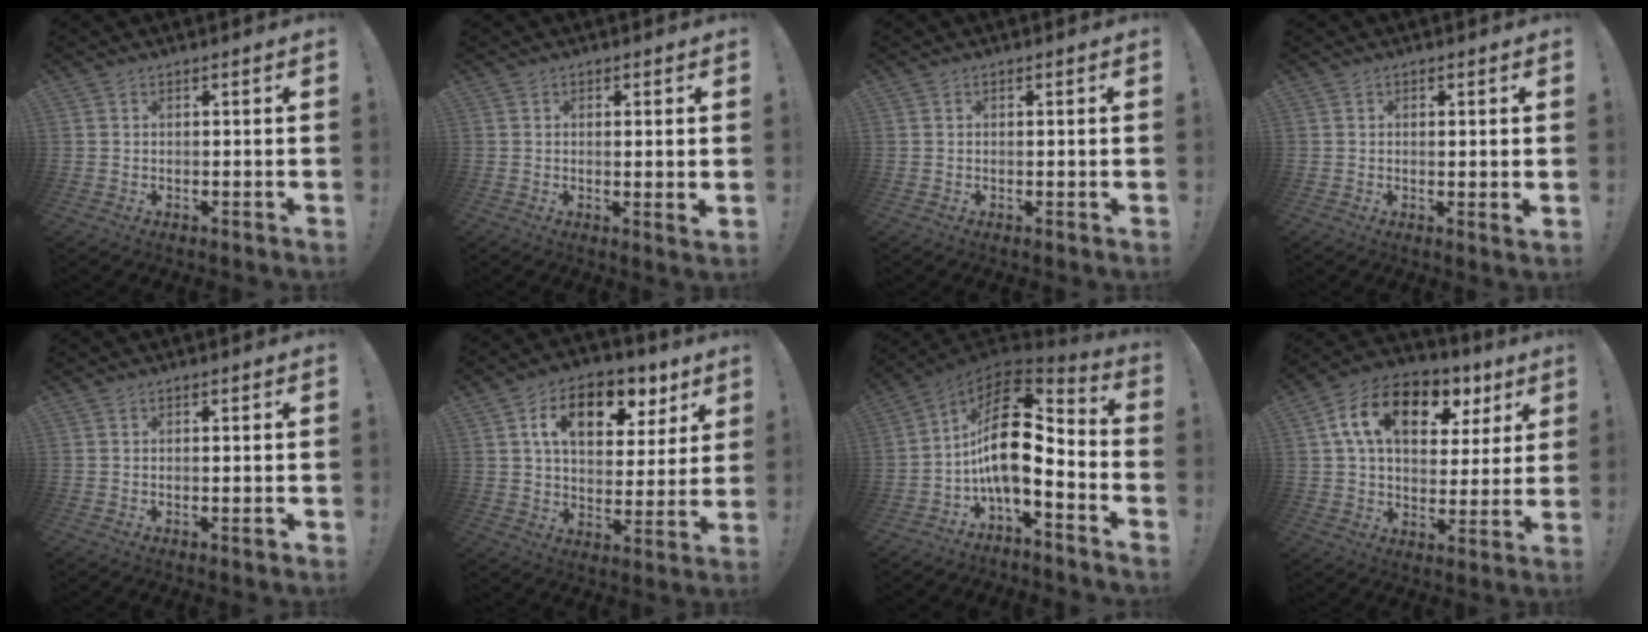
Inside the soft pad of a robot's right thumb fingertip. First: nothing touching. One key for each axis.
{"total": 2.2, "fx": 0.5, "fy": 0.0, "fz": 2.2, "tx": -0.025, "ty": -0.008, "tz": 0.006}
{"total": 0.0}
{"total": 2.1, "fx": 0.4, "fy": 0.0, "fz": 2.0, "tx": -0.022, "ty": -0.007, "tz": 0.005}
{"total": 1.9, "fx": -0.6, "fy": 0.0, "fz": 1.8, "tx": -0.023, "ty": -0.003, "tz": -0.011}
{"total": 14.1, "fx": 6.9, "fy": 8.4, "fz": 9.0, "tx": -0.138, "ty": -0.028, "tz": 0.119}
{"total": 18.6, "fx": 0.4, "fy": 8.4, "fz": 16.6, "tx": -0.306, "ty": -0.003, "tz": 0.007}
{"total": 17.4, "fx": 7.2, "fy": 10.9, "fz": 11.5, "tx": -0.186, "ty": -0.016, "tz": 0.128}